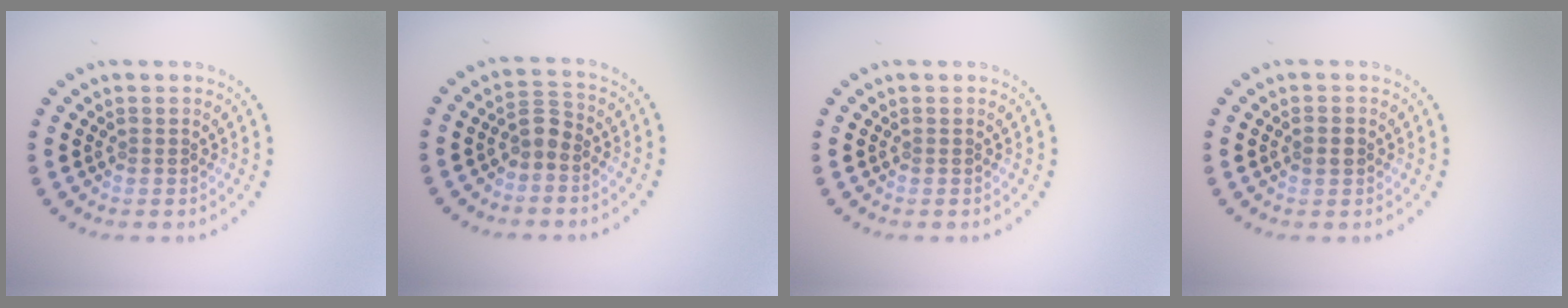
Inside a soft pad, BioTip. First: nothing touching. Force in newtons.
{"total": 1.8, "press": 1.5, "slide": 1.0}
{"total": 0.0}
{"total": 1.2, "press": 1.2, "slide": 0.2}